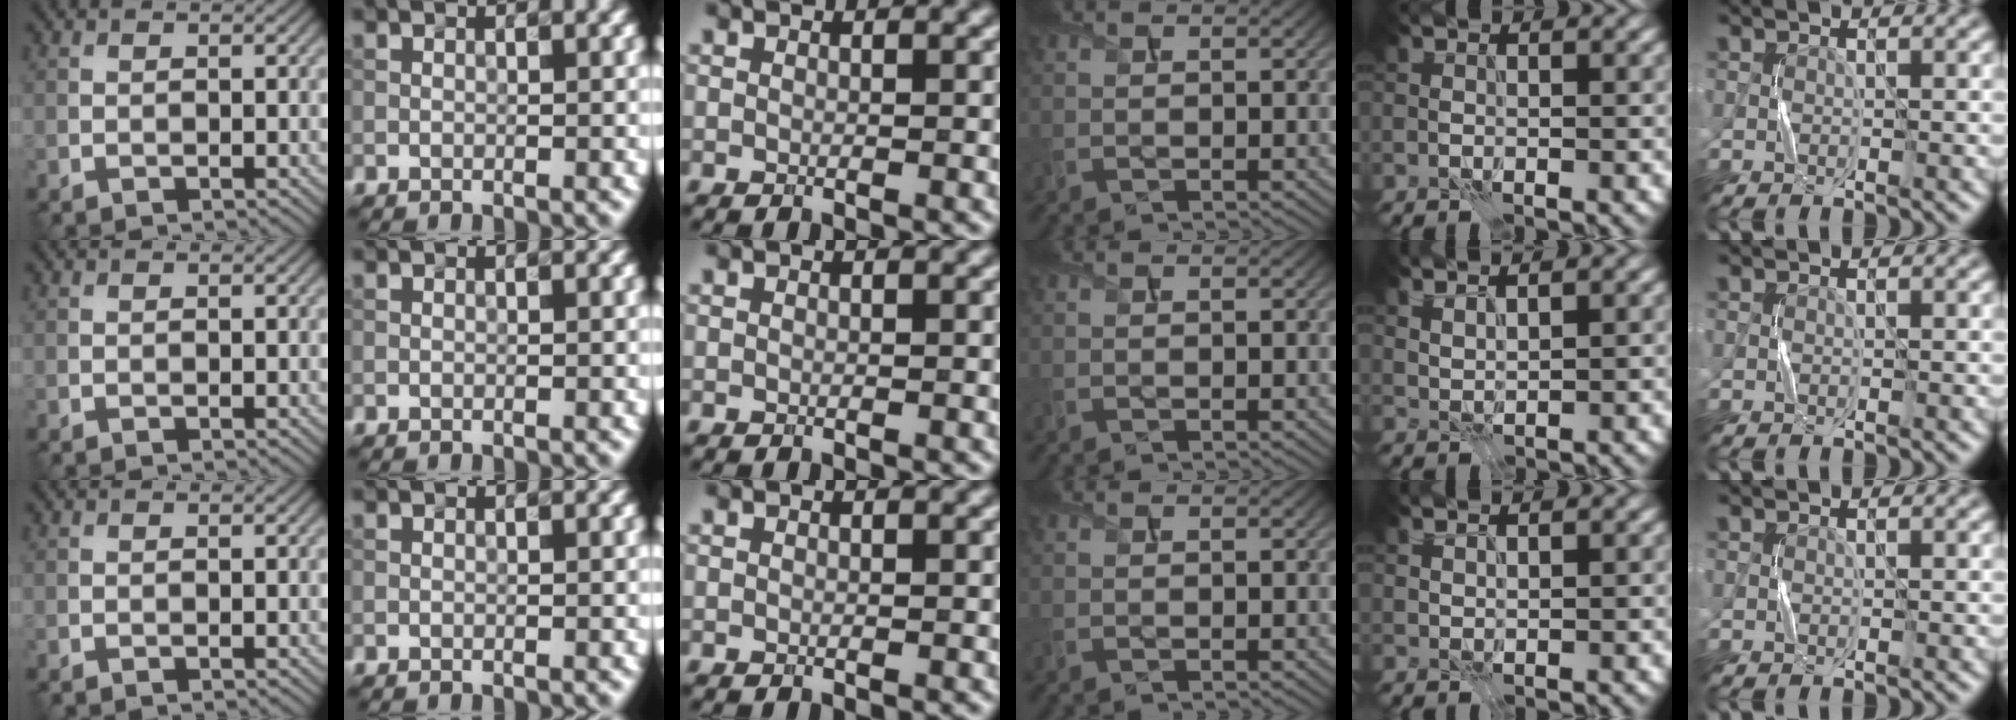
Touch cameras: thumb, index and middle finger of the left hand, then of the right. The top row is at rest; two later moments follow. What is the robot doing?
{"motion": "press", "object": "sticky note"}